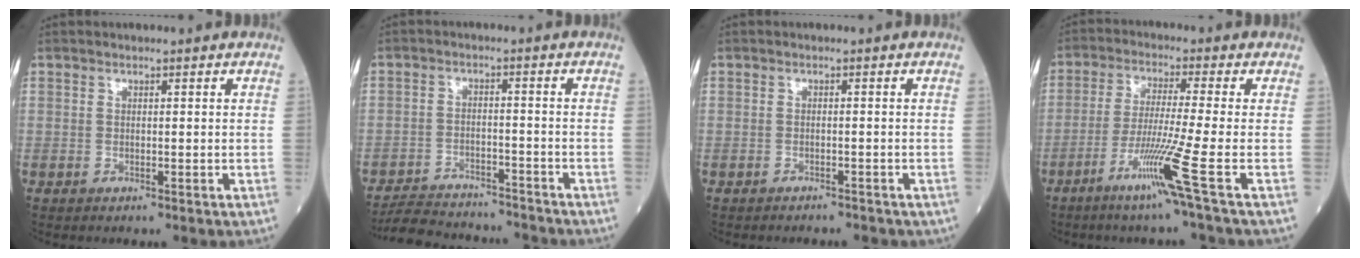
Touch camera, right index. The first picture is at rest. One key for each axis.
{"total": 12.0, "fx": -11.5, "fy": 2.5, "fz": 2.6, "tx": -0.044, "ty": 0.009, "tz": -0.171}
{"total": 3.5, "fx": -3.1, "fy": 1.3, "fz": 0.7, "tx": -0.012, "ty": 0.000, "tz": -0.035}
{"total": 8.7, "fx": -4.1, "fy": -2.8, "fz": 7.1, "tx": -0.136, "ty": -0.028, "tz": -0.087}